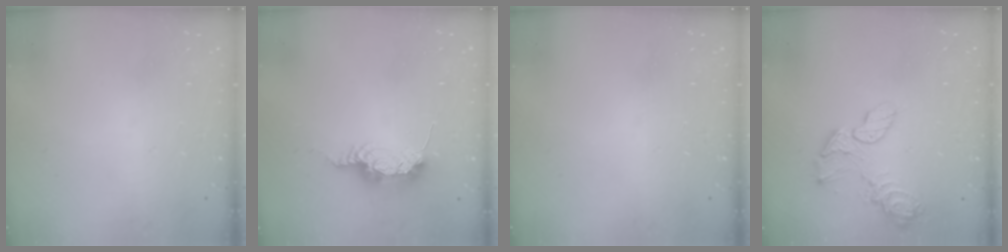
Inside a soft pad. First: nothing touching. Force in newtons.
{"total": 12.1, "press": 9.4, "slide": 7.5}
{"total": 0.0}
{"total": 10.6, "press": 10.4, "slide": 2.1}